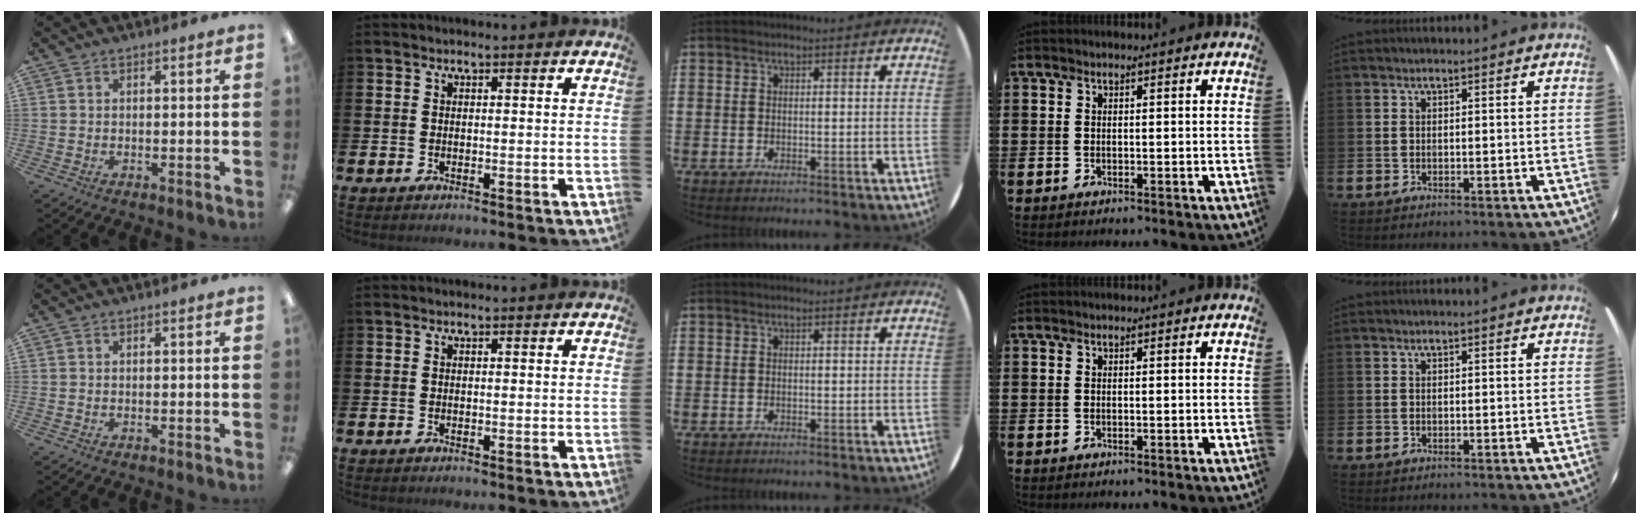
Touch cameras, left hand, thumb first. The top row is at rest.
{}